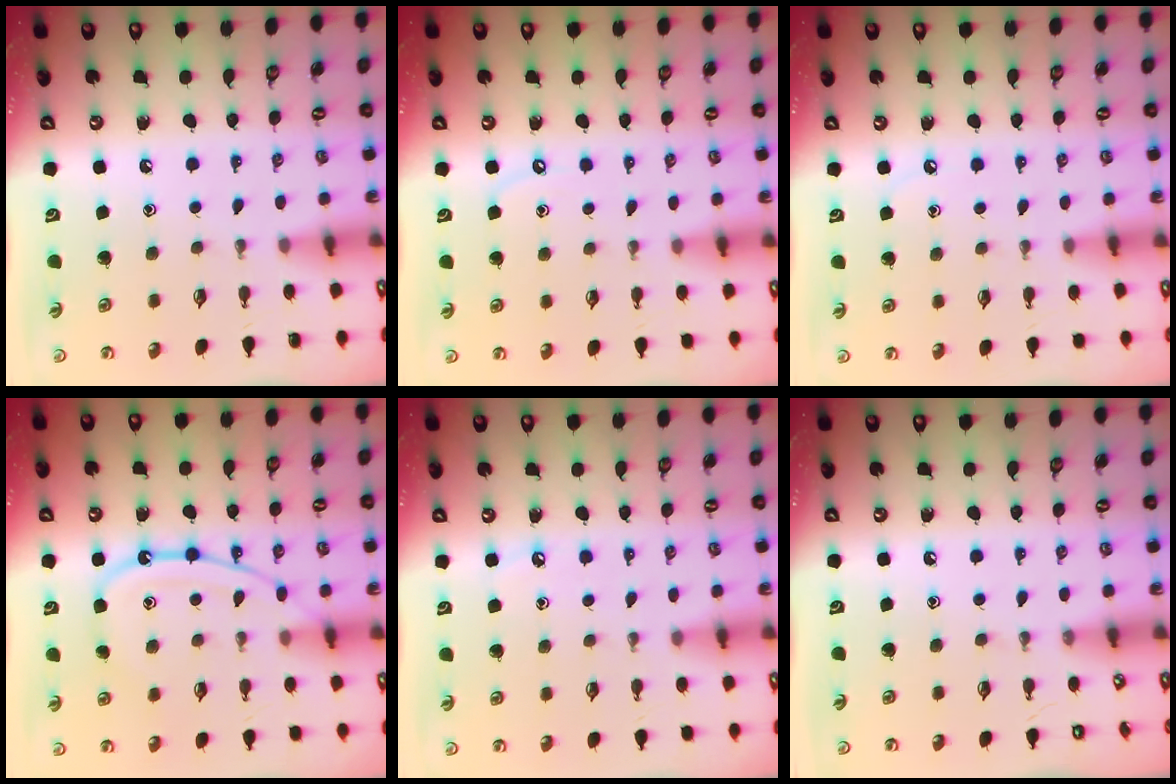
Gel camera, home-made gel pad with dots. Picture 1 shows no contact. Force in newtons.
{"total": 3.1, "press": 3.1, "slide": 0.5}
{"total": 2.5, "press": 2.5, "slide": 0.4}
{"total": 11.7, "press": 11.7, "slide": 1.2}
{"total": 3.2, "press": 3.2, "slide": 0.4}
{"total": 0.0}